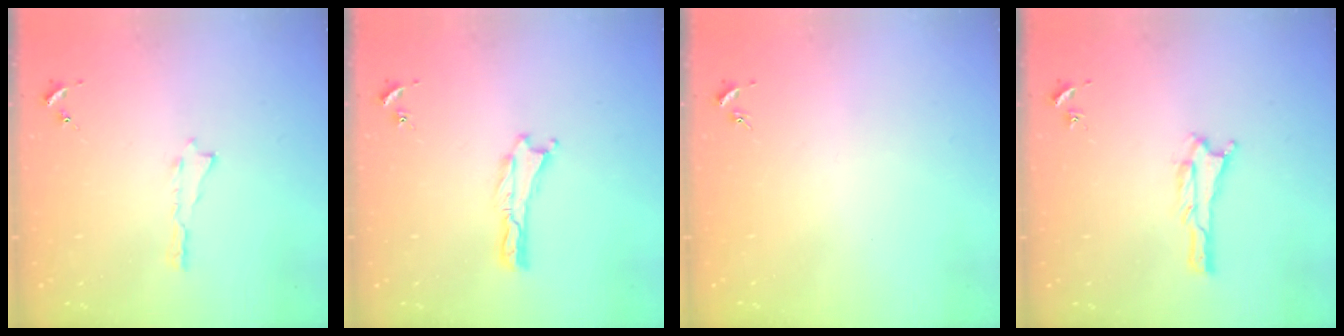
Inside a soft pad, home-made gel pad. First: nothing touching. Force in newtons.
{"total": 0.0}
{"total": 0.0}
{"total": 0.6, "press": 0.6, "slide": 0.1}